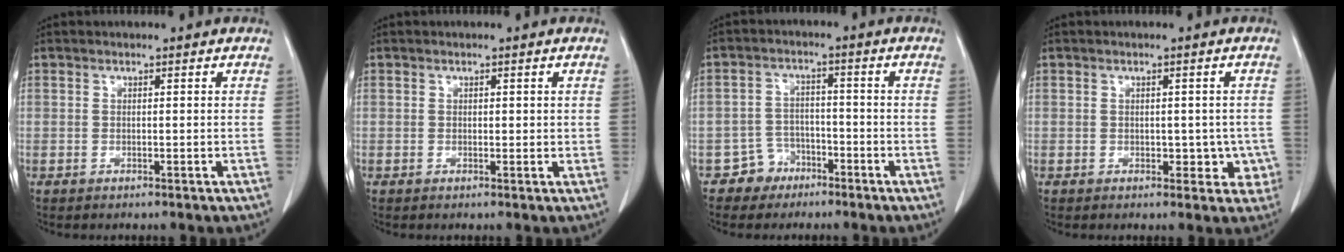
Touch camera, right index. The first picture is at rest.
{"total": 1.2, "force": [0.3, 0.8, 0.8], "torque": [-0.006, 0.000, 0.004]}
{"total": 4.6, "force": [-2.9, 3.5, -0.1], "torque": [0.008, 0.014, -0.048]}
{"total": 3.9, "force": [-0.7, 2.6, 2.8], "torque": [-0.015, 0.009, -0.001]}